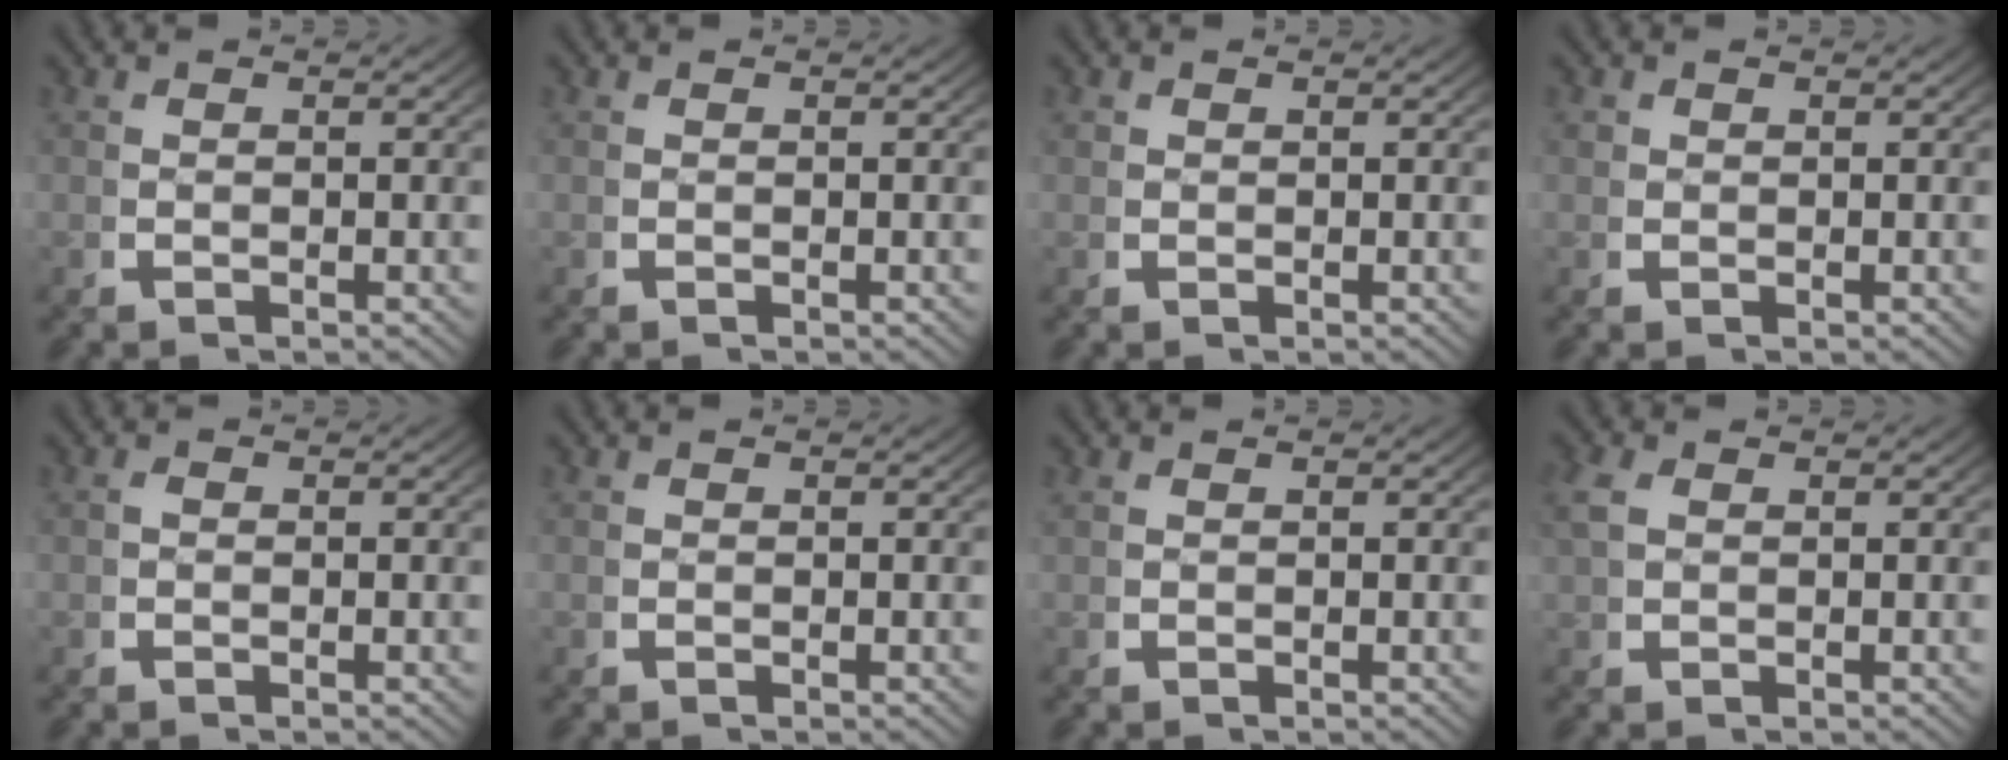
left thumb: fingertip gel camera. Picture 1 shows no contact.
{"total": 0.0}
{"total": 0.7, "force": [0.5, 0.5, 0.1], "torque": [-0.006, -0.007, 0.013]}
{"total": 0.9, "force": [0.5, 0.7, 0.2], "torque": [-0.008, -0.009, 0.013]}
{"total": 0.0}
{"total": 0.0}
{"total": 0.0}
{"total": 1.6, "force": [0.8, 1.1, 0.9], "torque": [-0.030, -0.003, 0.021]}